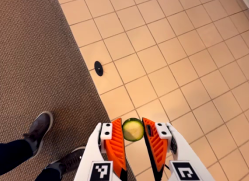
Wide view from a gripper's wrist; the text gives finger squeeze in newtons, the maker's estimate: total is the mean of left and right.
{"total": 6.8, "left": 6.5, "right": 7.1}